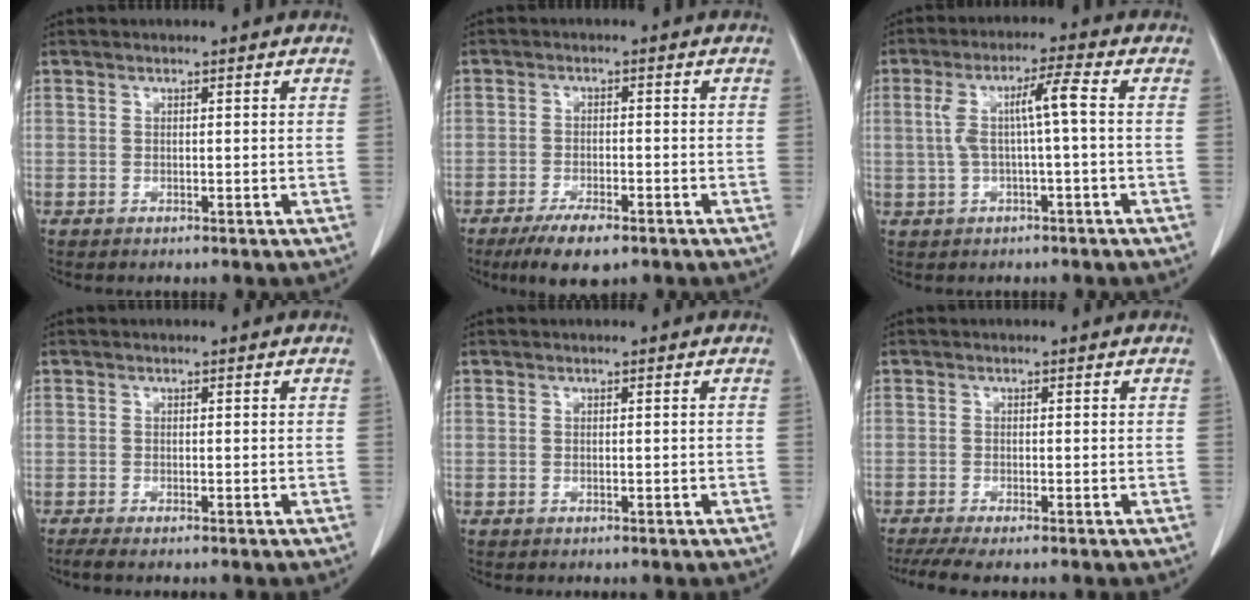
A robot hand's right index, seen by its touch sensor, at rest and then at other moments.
{"total": 6.1, "force": [-4.1, 1.7, 4.2], "torque": [-0.073, -0.009, -0.067]}
{"total": 6.1, "force": [0.3, 0.2, 6.1], "torque": [-0.120, 0.026, 0.010]}
{"total": 1.2, "force": [-0.8, 0.1, 0.9], "torque": [-0.023, -0.003, -0.018]}
{"total": 0.0}
{"total": 3.9, "force": [-2.7, 0.5, 2.8], "torque": [-0.049, -0.009, -0.048]}